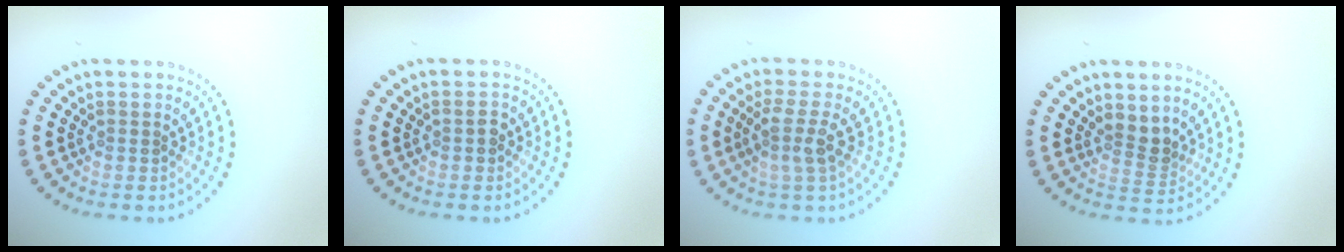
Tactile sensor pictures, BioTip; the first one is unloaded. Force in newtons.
{"total": 1.2, "press": 1.2, "slide": 0.2}
{"total": 2.4, "press": 1.9, "slide": 1.5}
{"total": 2.4, "press": 1.8, "slide": 1.5}